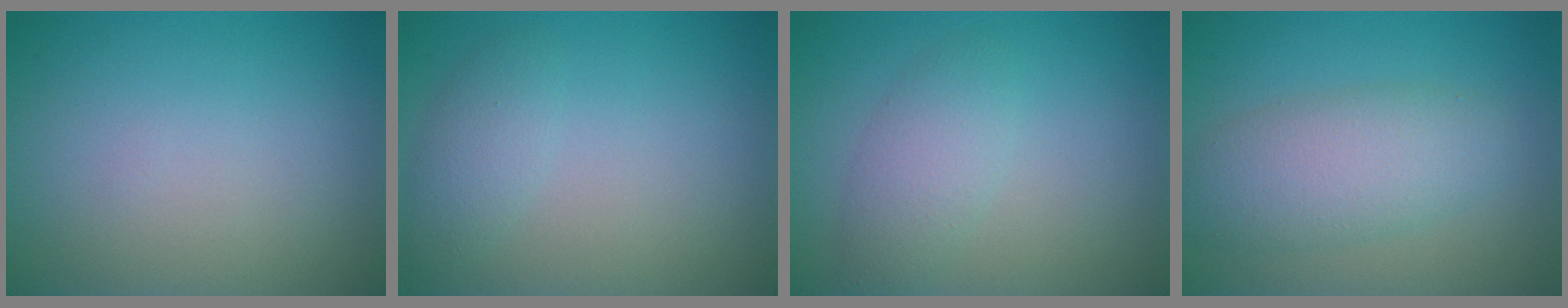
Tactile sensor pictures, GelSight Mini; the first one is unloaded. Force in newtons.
{"total": 1.9, "press": 1.9, "slide": 0.1}
{"total": 2.8, "press": 2.8, "slide": 0.1}
{"total": 4.9, "press": 4.9, "slide": 0.0}